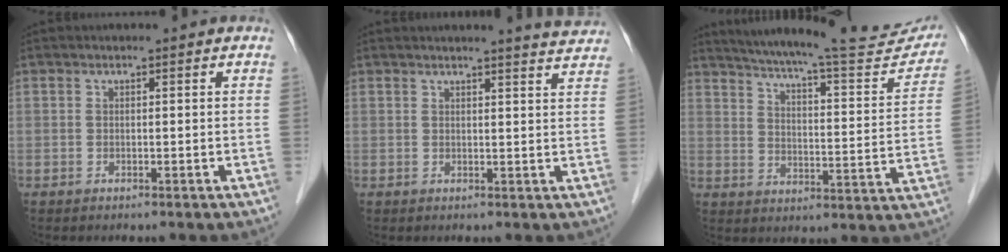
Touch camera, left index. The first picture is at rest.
{"total": 5.2, "force": [5.0, -0.4, 1.2], "torque": [-0.019, -0.012, 0.042]}
{"total": 23.6, "force": [21.5, 2.4, 9.4], "torque": [-0.141, -0.048, 0.277]}